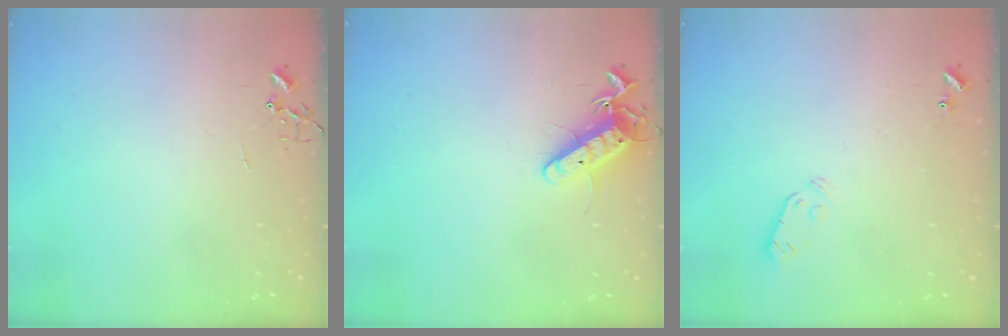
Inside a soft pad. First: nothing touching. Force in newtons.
{"total": 11.4, "press": 11.4, "slide": 0.9}
{"total": 3.1, "press": 3.0, "slide": 0.9}